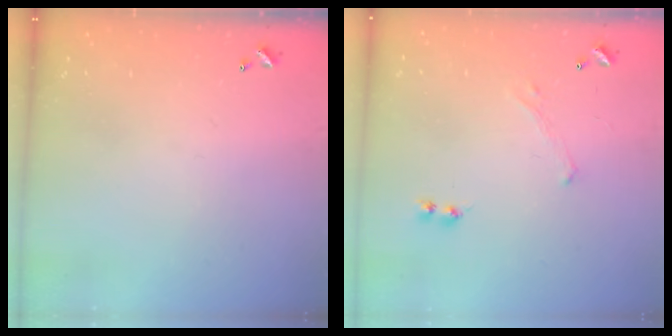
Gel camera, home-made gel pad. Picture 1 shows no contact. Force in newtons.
{"total": 0.0}